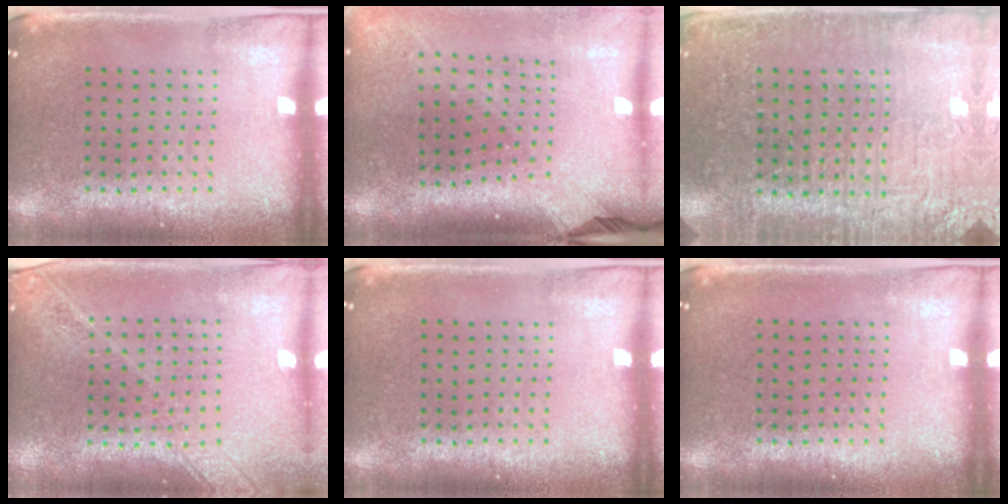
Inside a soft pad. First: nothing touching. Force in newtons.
{"total": 2.3, "press": 1.7, "slide": 1.5}
{"total": 3.8, "press": 3.6, "slide": 1.0}
{"total": 2.1, "press": 1.8, "slide": 1.0}
{"total": 0.0}
{"total": 0.0}